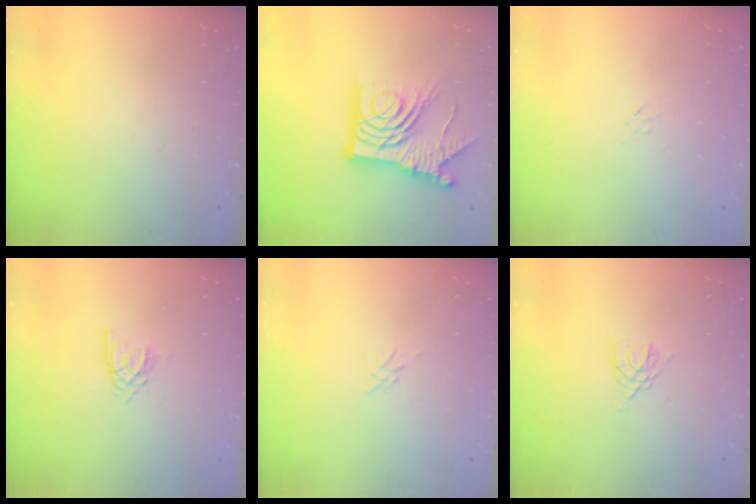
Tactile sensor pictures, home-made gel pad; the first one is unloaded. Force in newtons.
{"total": 15.4, "press": 15.3, "slide": 2.0}
{"total": 0.0}
{"total": 2.6, "press": 2.6, "slide": 0.3}
{"total": 0.0}
{"total": 3.0, "press": 3.0, "slide": 0.5}